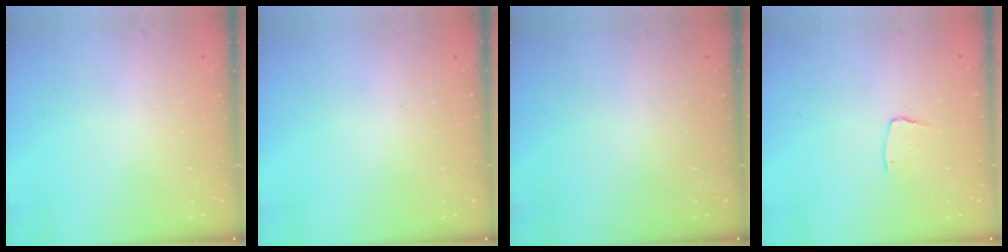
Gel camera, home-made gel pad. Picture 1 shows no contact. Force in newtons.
{"total": 0.0}
{"total": 0.0}
{"total": 4.7, "press": 4.7, "slide": 0.3}